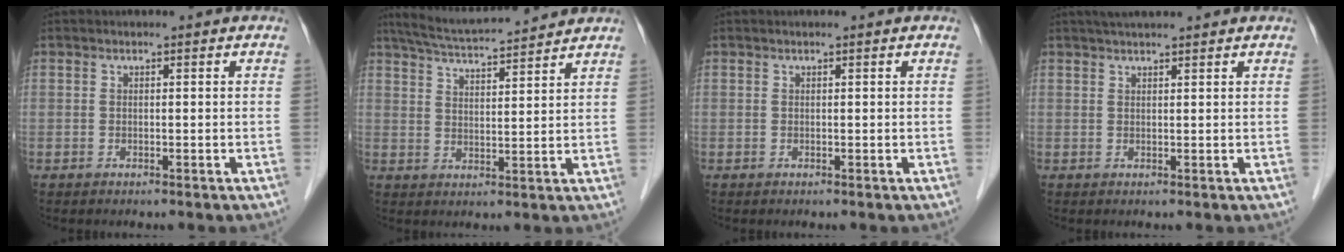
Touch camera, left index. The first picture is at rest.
{"total": 11.7, "force": [10.8, 0.4, 4.5], "torque": [-0.085, 0.019, 0.167]}
{"total": 0.0}
{"total": 5.0, "force": [4.3, 0.2, 2.5], "torque": [-0.035, 0.029, 0.064]}